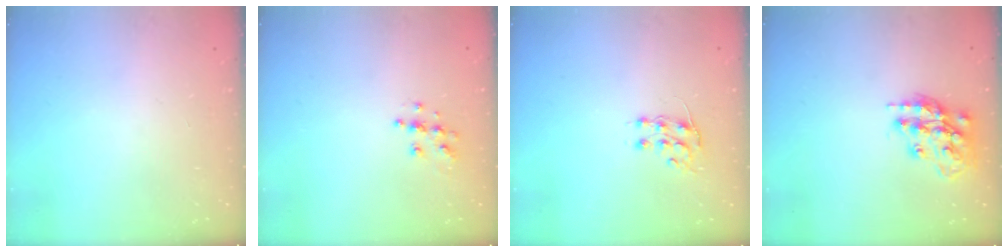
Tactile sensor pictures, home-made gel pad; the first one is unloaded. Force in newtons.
{"total": 6.4, "press": 6.4, "slide": 0.2}
{"total": 6.4, "press": 6.4, "slide": 0.5}
{"total": 15.5, "press": 15.5, "slide": 1.1}